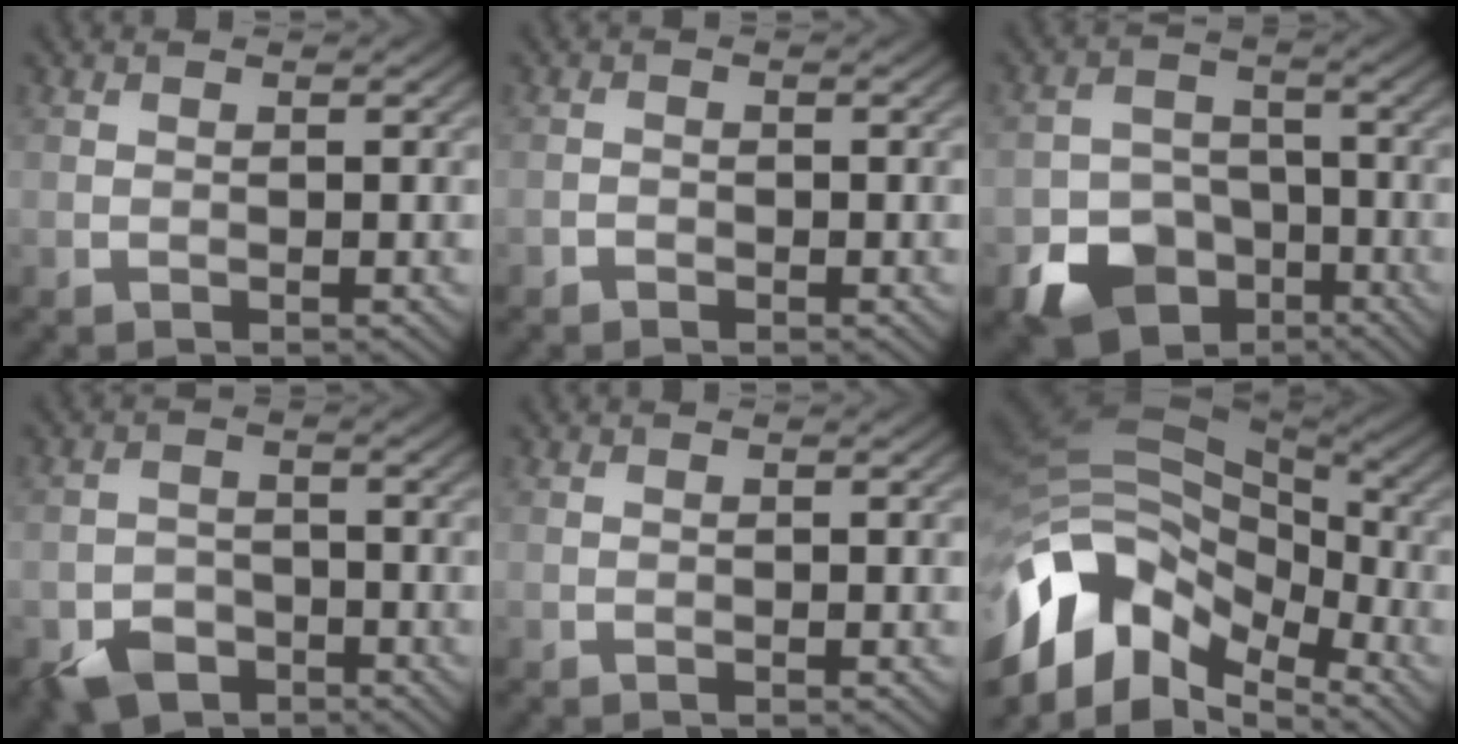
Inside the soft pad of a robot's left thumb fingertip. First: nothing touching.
{"total": 0.8, "force": [-0.6, 0.4, 0.1], "torque": [-0.001, -0.001, -0.013]}
{"total": 9.6, "force": [-5.7, 6.6, 4.1], "torque": [-0.081, -0.022, -0.106]}
{"total": 4.7, "force": [-3.1, 2.9, 1.8], "torque": [-0.037, -0.009, -0.063]}
{"total": 0.0}
{"total": 13.9, "force": [-6.0, 8.6, 9.2], "torque": [-0.208, -0.004, -0.114]}